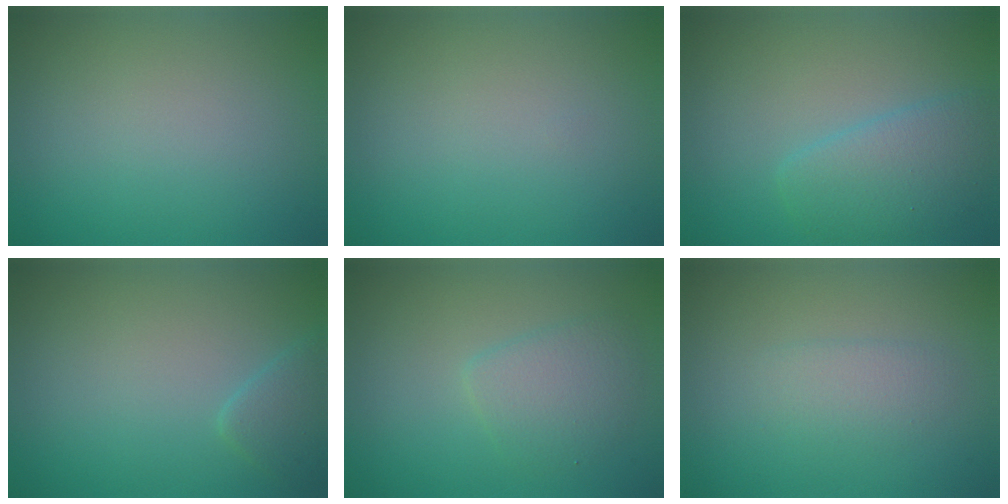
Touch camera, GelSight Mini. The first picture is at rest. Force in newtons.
{"total": 0.0}
{"total": 3.6, "press": 3.6, "slide": 0.2}
{"total": 1.7, "press": 1.7, "slide": 0.2}
{"total": 2.7, "press": 2.7, "slide": 0.2}
{"total": 1.7, "press": 1.7, "slide": 0.1}